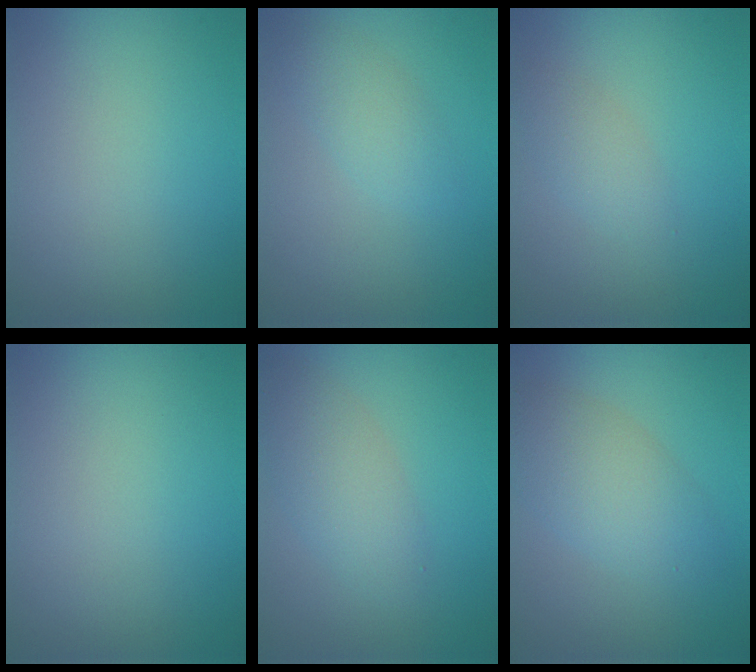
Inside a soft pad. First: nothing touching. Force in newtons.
{"total": 2.1, "press": 2.1, "slide": 0.1}
{"total": 1.6, "press": 1.6, "slide": 0.1}
{"total": 0.0}
{"total": 3.4, "press": 3.4, "slide": 0.1}
{"total": 4.2, "press": 4.2, "slide": 0.1}